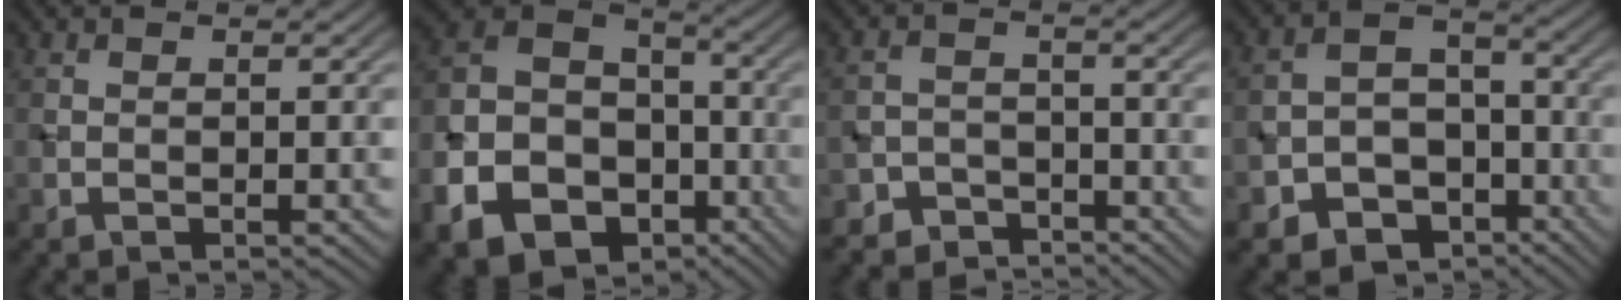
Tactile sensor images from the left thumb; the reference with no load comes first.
{"total": 15.8, "force": [-7.3, 11.7, 7.7], "torque": [-0.216, -0.049, -0.128]}
{"total": 4.3, "force": [-3.8, 1.9, 0.2], "torque": [0.006, -0.003, -0.073]}
{"total": 9.5, "force": [-5.1, 6.9, 4.1], "torque": [-0.075, -0.017, -0.089]}